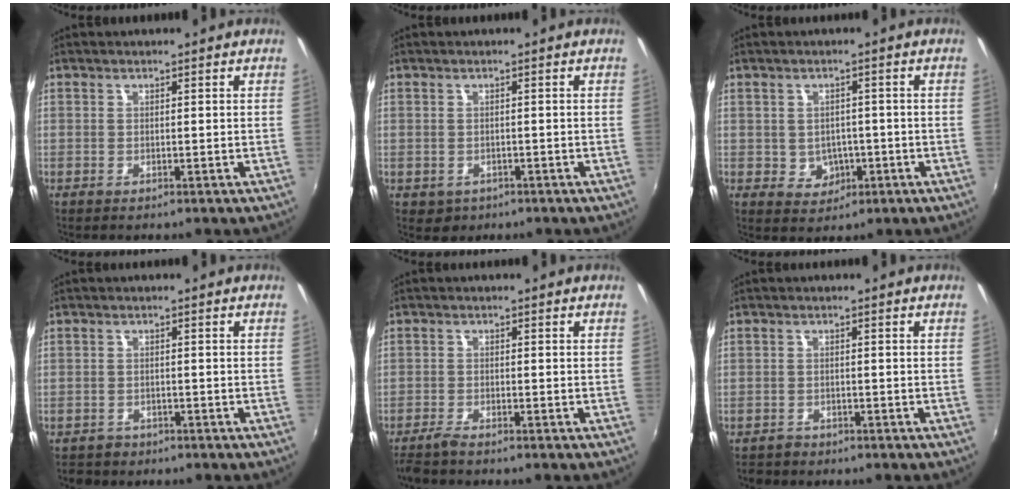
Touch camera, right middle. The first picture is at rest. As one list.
[{"total": 2.6, "force": [-0.8, 2.2, 0.9], "torque": [-0.022, -0.004, -0.007]}, {"total": 4.6, "force": [-0.8, 4.3, 1.5], "torque": [-0.035, 0.007, 0.000]}, {"total": 2.6, "force": [-1.8, 1.8, 0.3], "torque": [-0.015, -0.002, -0.027]}, {"total": 2.6, "force": [-2.4, 0.1, 1.1], "torque": [-0.037, -0.007, -0.049]}, {"total": 1.9, "force": [-1.5, 1.2, 0.1], "torque": [-0.010, -0.001, -0.025]}]